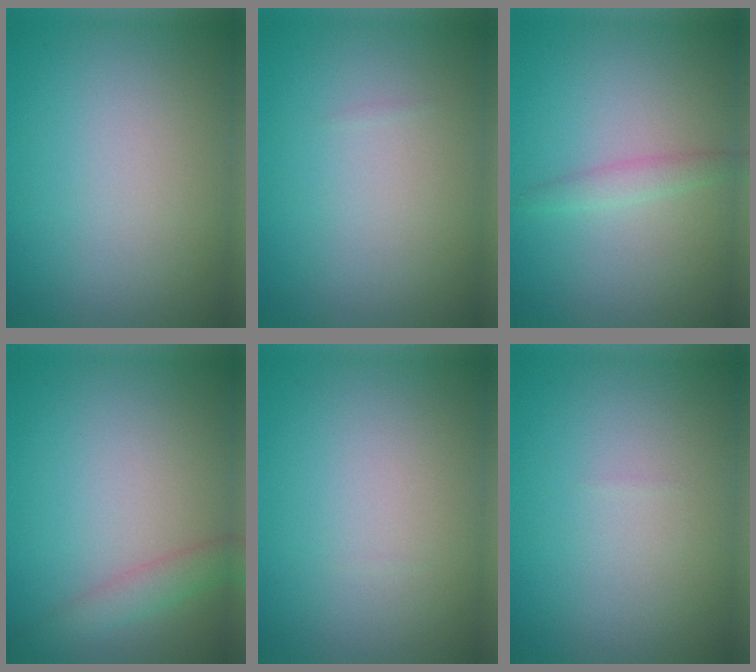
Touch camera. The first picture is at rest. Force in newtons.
{"total": 0.0}
{"total": 1.4, "press": 1.4, "slide": 0.0}
{"total": 2.1, "press": 2.1, "slide": 0.1}
{"total": 0.0}
{"total": 0.0}